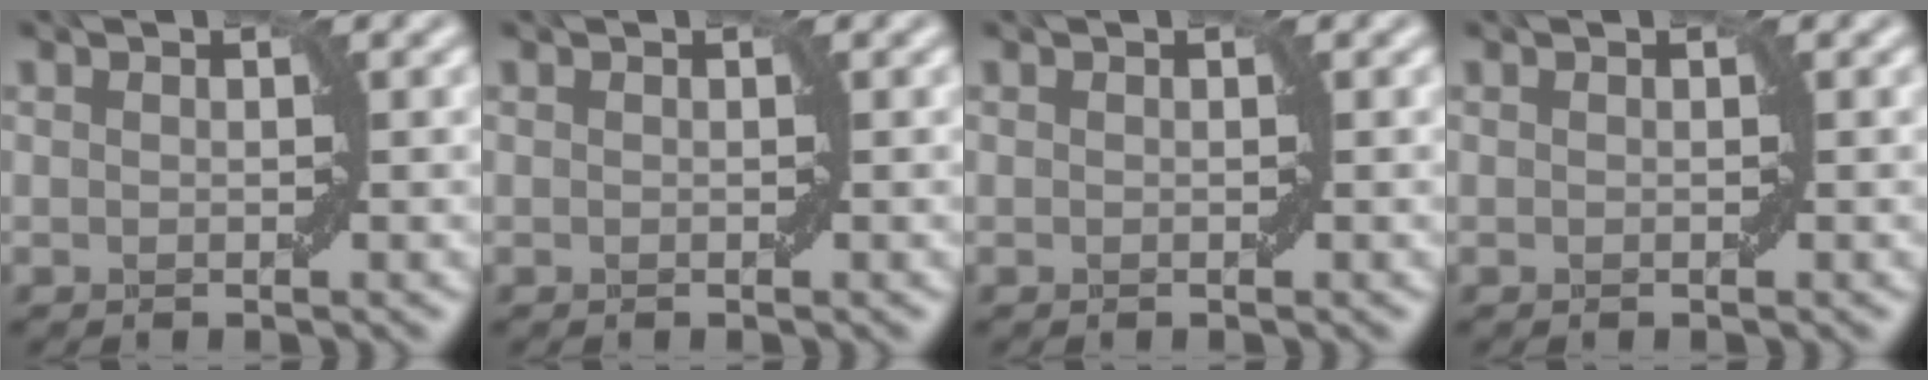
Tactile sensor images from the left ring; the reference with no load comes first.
{"total": 0.0}
{"total": 0.0}
{"total": 0.0}